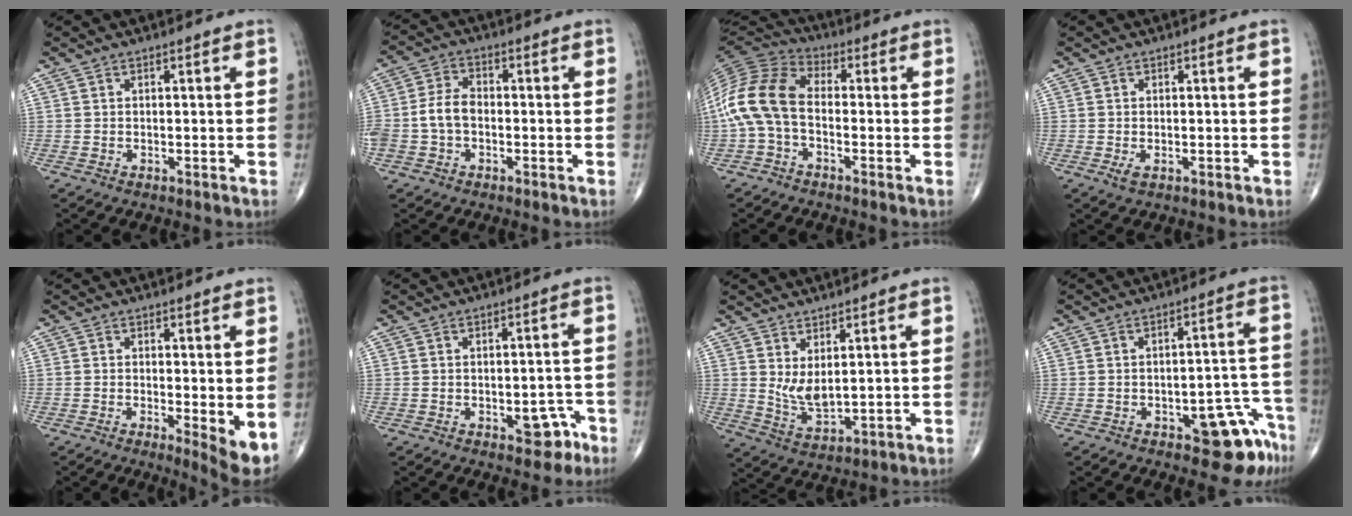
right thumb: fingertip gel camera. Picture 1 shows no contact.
{"total": 6.5, "force": [-1.2, 4.4, 4.6], "torque": [-0.096, 0.023, -0.028]}
{"total": 13.1, "force": [-1.8, 8.0, 10.3], "torque": [-0.215, 0.037, -0.046]}
{"total": 1.4, "force": [-0.5, 0.7, 1.1], "torque": [-0.025, -0.004, -0.006]}
{"total": 5.2, "force": [-0.4, 1.3, 5.0], "torque": [-0.075, -0.015, -0.009]}
{"total": 4.9, "force": [-2.5, 2.7, 3.2], "torque": [-0.017, 0.023, -0.027]}
{"total": 5.6, "force": [2.0, 2.3, 4.7], "torque": [-0.087, -0.031, 0.049]}
{"total": 9.4, "force": [-5.6, 3.9, 6.5], "torque": [-0.041, 0.044, -0.066]}